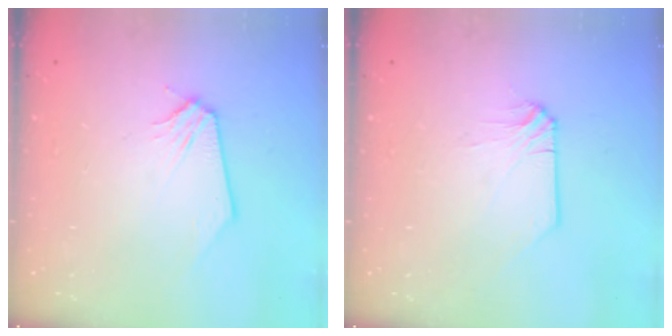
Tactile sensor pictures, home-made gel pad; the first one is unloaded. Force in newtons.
{"total": 0.0}